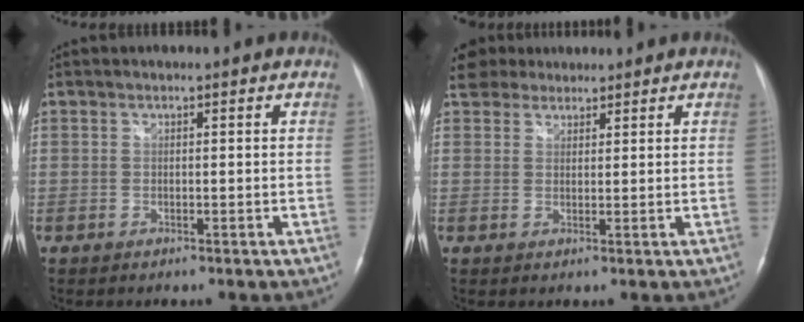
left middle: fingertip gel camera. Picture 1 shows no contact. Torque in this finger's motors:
{"motor_torque": [0.36, -0.30, 0.25, 0.05]}